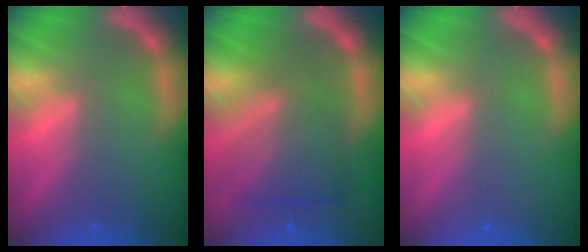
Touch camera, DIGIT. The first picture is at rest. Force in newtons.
{"total": 7.0}
{"total": 0.0}